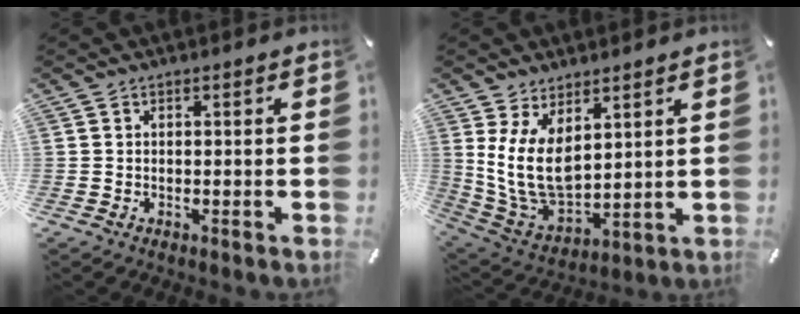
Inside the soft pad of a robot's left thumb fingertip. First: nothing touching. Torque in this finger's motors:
{"motor_torque": [0.56, 0.61, 1.79, -0.98, 0.60]}